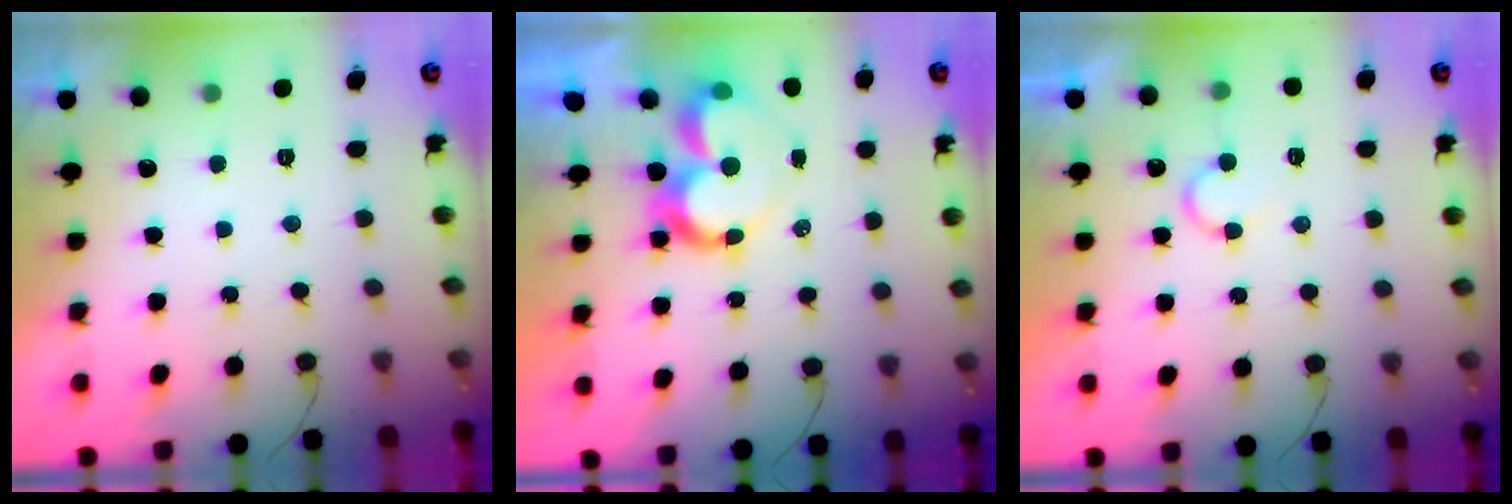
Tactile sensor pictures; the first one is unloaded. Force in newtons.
{"total": 9.0, "press": 9.0, "slide": 0.7}
{"total": 5.8, "press": 5.7, "slide": 0.6}